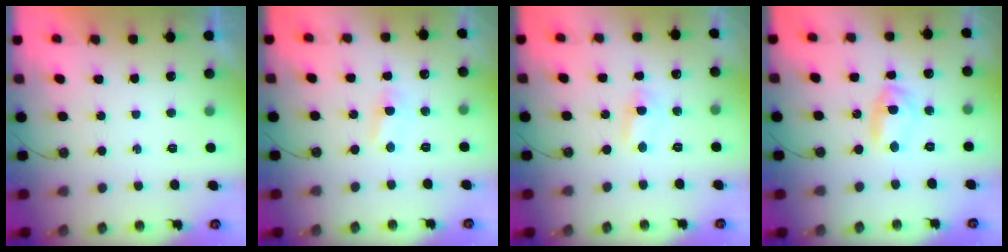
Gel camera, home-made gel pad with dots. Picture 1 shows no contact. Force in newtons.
{"total": 2.9, "press": 2.9, "slide": 0.4}
{"total": 2.0, "press": 1.9, "slide": 0.8}
{"total": 7.1, "press": 4.0, "slide": 5.9}